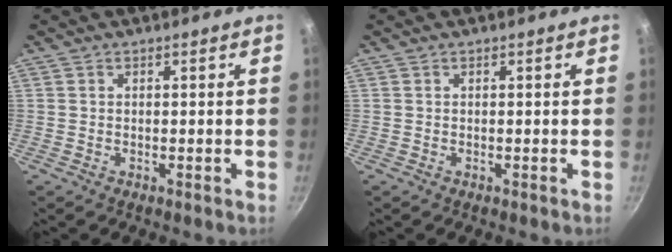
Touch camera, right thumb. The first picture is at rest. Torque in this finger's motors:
{"motor_torque": [0.00, 0.00, 0.00, 0.00, 0.00]}